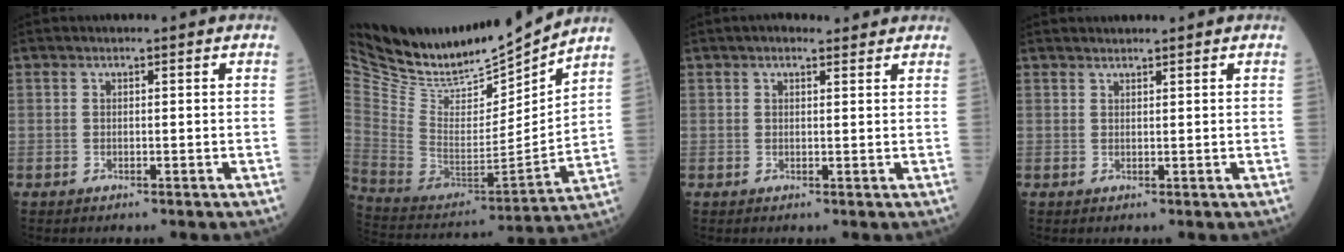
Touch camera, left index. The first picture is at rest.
{"total": 22.3, "force": [20.7, 4.5, 6.9], "torque": [-0.156, -0.044, 0.364]}
{"total": 3.0, "force": [2.4, 1.1, 1.5], "torque": [-0.019, 0.022, 0.031]}
{"total": 1.4, "force": [1.3, 0.1, 0.2], "torque": [-0.005, 0.012, 0.025]}